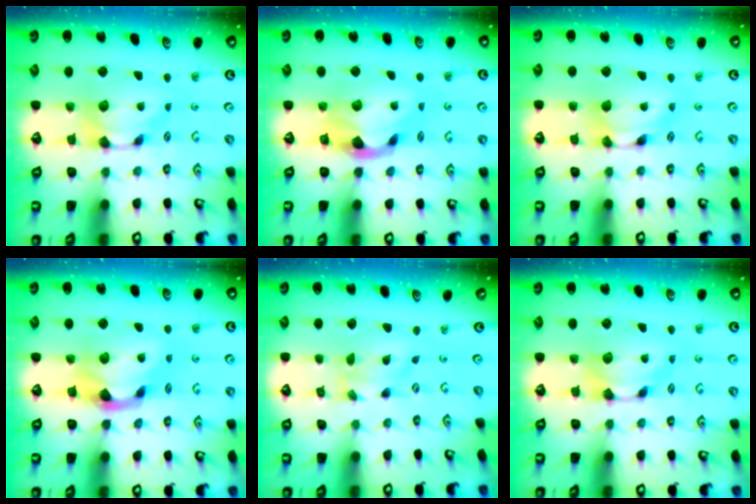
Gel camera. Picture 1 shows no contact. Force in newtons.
{"total": 2.1, "press": 1.7, "slide": 1.2}
{"total": 1.8, "press": 1.7, "slide": 0.1}
{"total": 2.4, "press": 2.0, "slide": 1.3}
{"total": 3.4, "press": 3.2, "slide": 0.9}
{"total": 0.0}